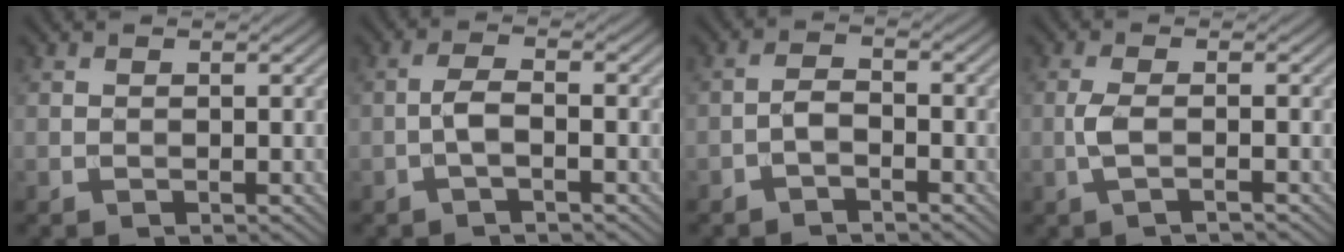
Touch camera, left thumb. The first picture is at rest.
{"total": 2.5, "force": [-1.0, 0.6, 2.2], "torque": [-0.047, 0.007, -0.028]}
{"total": 2.2, "force": [-1.5, 0.8, 1.4], "torque": [-0.026, 0.007, -0.035]}
{"total": 2.9, "force": [-0.8, 0.6, 2.7], "torque": [-0.056, 0.004, -0.028]}